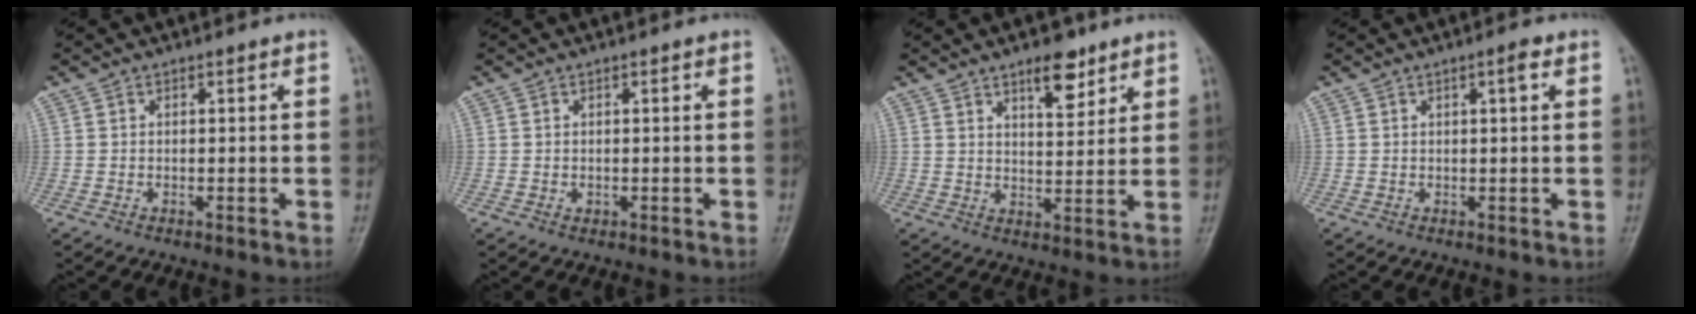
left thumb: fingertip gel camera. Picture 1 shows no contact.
{"total": 0.7, "force": [0.0, 0.5, 0.4], "torque": [-0.002, 0.000, 0.001]}
{"total": 6.9, "force": [4.5, 2.8, 4.4], "torque": [-0.045, -0.029, 0.068]}
{"total": 1.9, "force": [0.8, 0.3, 1.7], "torque": [-0.028, 0.001, 0.012]}